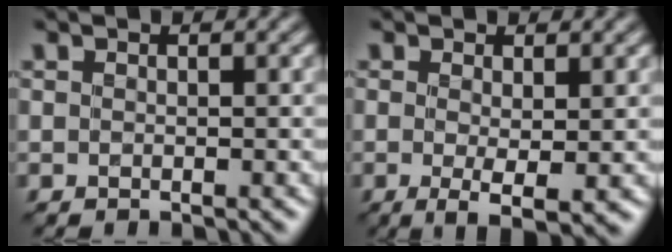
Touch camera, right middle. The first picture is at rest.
{"total": 3.0, "force": [-0.2, 0.8, 2.8], "torque": [-0.056, -0.009, -0.002]}